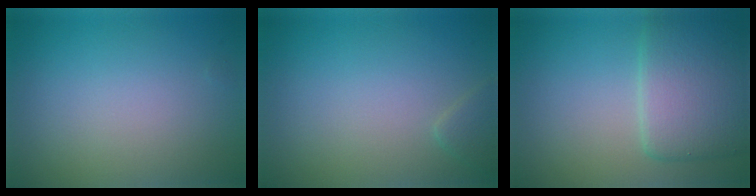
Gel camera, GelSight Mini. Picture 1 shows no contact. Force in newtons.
{"total": 1.1, "press": 1.1, "slide": 0.1}
{"total": 5.9, "press": 5.9, "slide": 0.2}